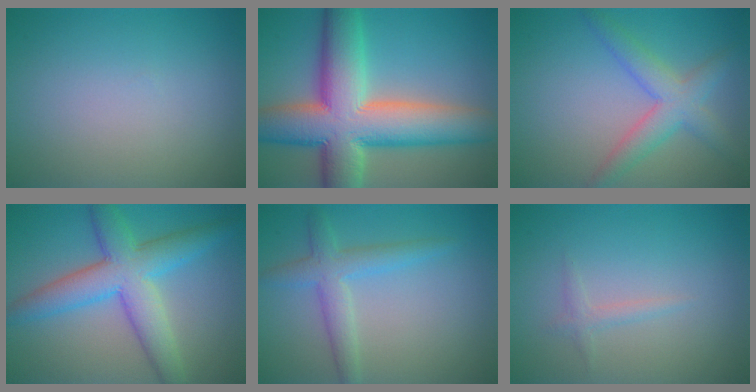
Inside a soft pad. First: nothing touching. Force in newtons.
{"total": 13.4, "press": 13.3, "slide": 0.9}
{"total": 4.0, "press": 4.0, "slide": 0.2}
{"total": 7.1, "press": 7.1, "slide": 0.2}
{"total": 3.3, "press": 3.3, "slide": 0.2}
{"total": 1.0, "press": 1.0, "slide": 0.0}